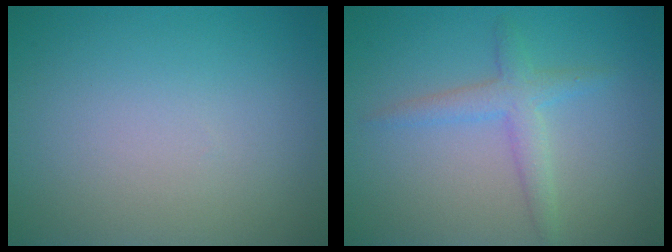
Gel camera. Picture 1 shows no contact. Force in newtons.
{"total": 2.4, "press": 2.4, "slide": 0.2}